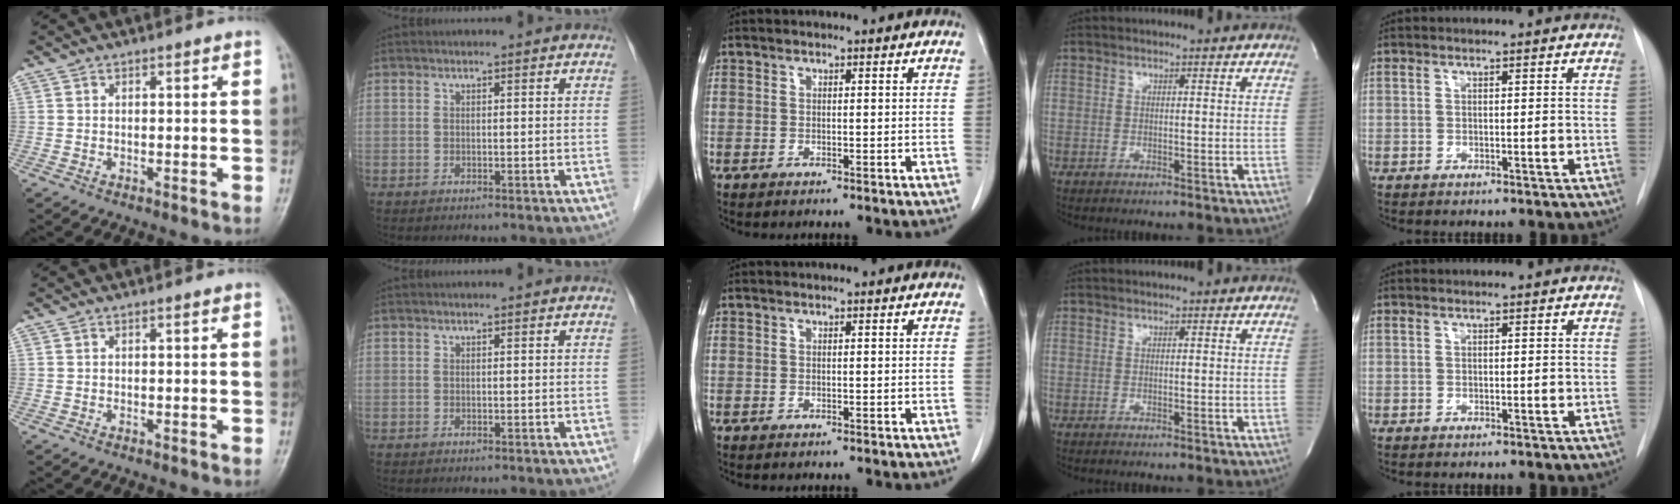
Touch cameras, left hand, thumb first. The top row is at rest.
{}